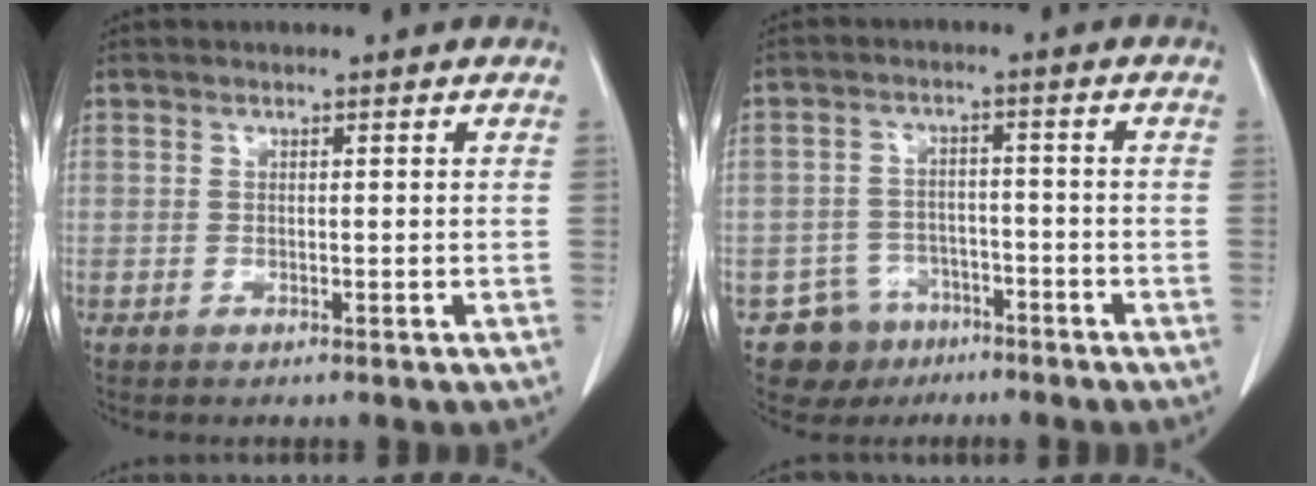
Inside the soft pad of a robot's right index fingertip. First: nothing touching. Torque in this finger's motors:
{"motor_torque": [-1.55, 0.50, -1.05, -0.21]}